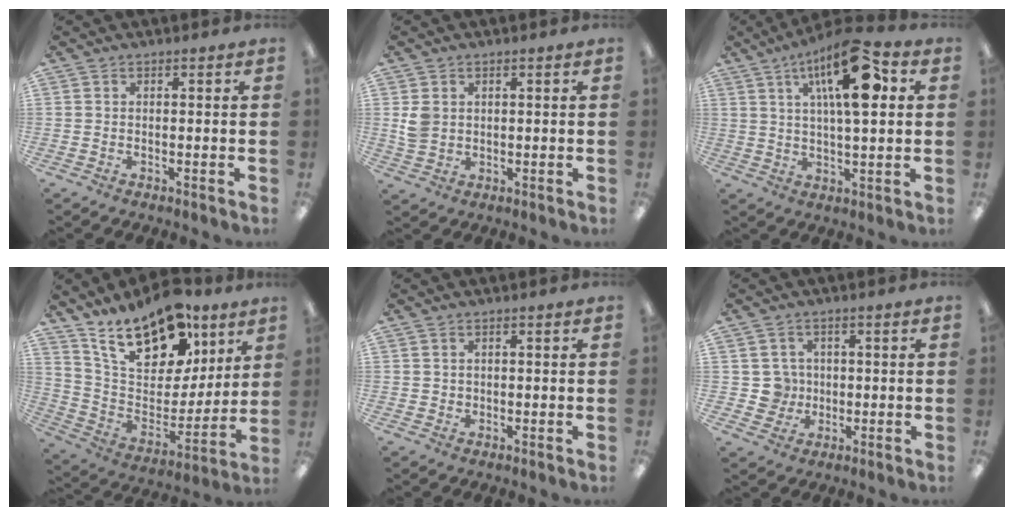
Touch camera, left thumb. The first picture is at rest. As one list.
[{"total": 4.1, "force": [0.8, 3.5, 2.0], "torque": [-0.035, 0.003, 0.015]}, {"total": 17.2, "force": [7.0, 5.9, 14.6], "torque": [-0.238, -0.016, 0.106]}, {"total": 20.5, "force": [14.5, 9.9, 10.6], "torque": [-0.193, -0.085, 0.262]}, {"total": 1.2, "force": [0.2, 1.1, 0.3], "torque": [-0.007, 0.006, 0.001]}, {"total": 5.3, "force": [0.1, 5.3, 0.7], "torque": [-0.012, 0.006, 0.005]}]